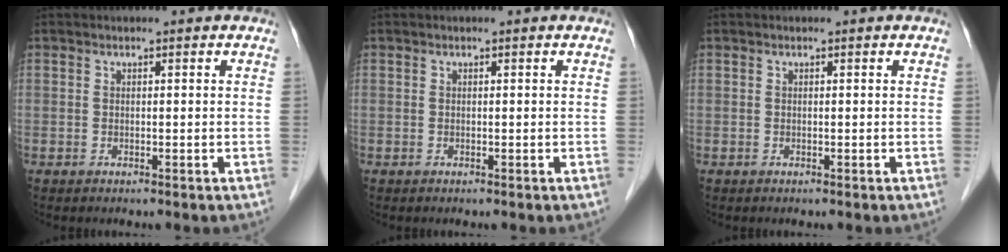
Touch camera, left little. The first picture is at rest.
{"total": 0.0}
{"total": 0.0}